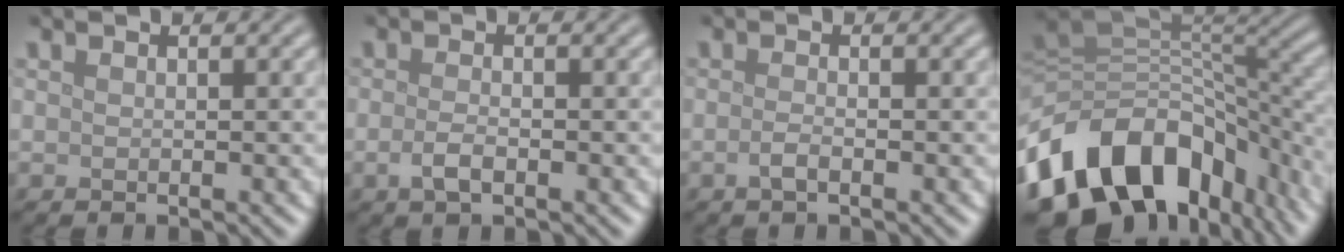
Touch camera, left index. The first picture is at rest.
{"total": 1.8, "force": [-0.7, 0.7, 1.5], "torque": [-0.033, -0.003, -0.016]}
{"total": 1.2, "force": [-0.5, 0.4, 1.0], "torque": [-0.020, 0.001, -0.013]}
{"total": 15.1, "force": [-6.8, 10.2, 8.7], "torque": [-0.169, -0.003, -0.102]}